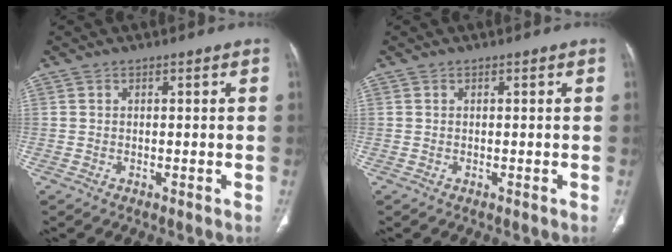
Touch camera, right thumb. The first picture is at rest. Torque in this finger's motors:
{"motor_torque": [0.00, 0.00, -0.25, 0.25, 0.00]}